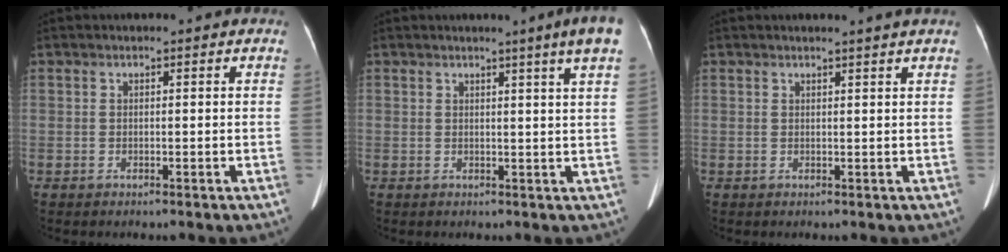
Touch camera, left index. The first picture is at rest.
{"total": 4.6, "force": [3.1, -1.0, 3.3], "torque": [-0.047, -0.007, 0.029]}
{"total": 2.2, "force": [2.0, -0.7, 0.8], "torque": [-0.018, -0.004, 0.027]}